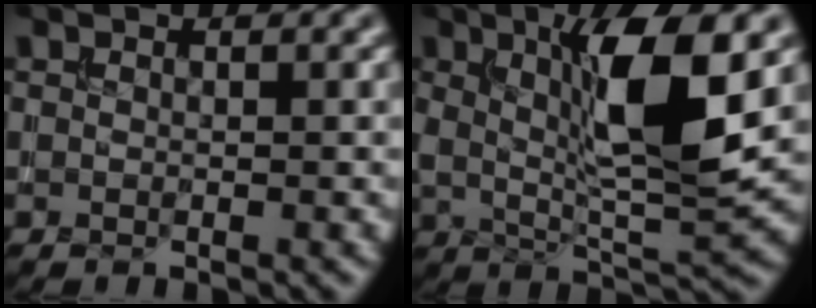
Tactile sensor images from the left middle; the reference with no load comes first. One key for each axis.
{"total": 8.8, "fx": 2.1, "fy": 2.1, "fz": 8.3, "tx": -0.141, "ty": -0.012, "tz": 0.041}